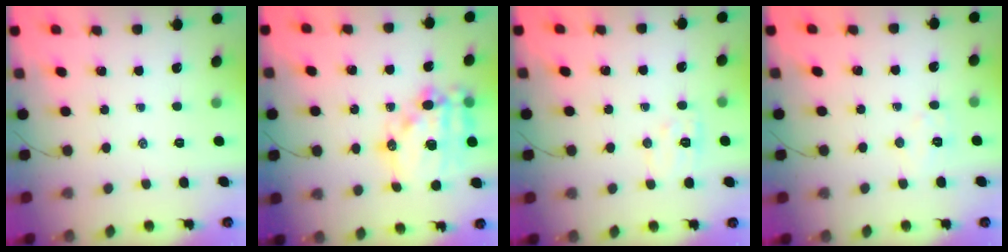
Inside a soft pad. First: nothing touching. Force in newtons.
{"total": 18.7, "press": 18.3, "slide": 4.0}
{"total": 7.4, "press": 7.3, "slide": 1.5}
{"total": 5.4, "press": 5.3, "slide": 1.0}